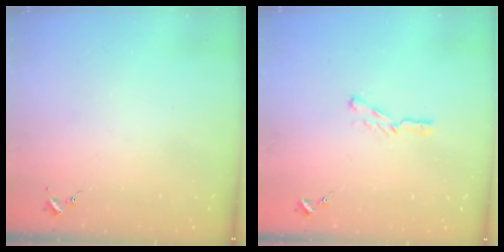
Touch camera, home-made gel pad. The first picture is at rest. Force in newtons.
{"total": 4.7, "press": 4.7, "slide": 0.3}